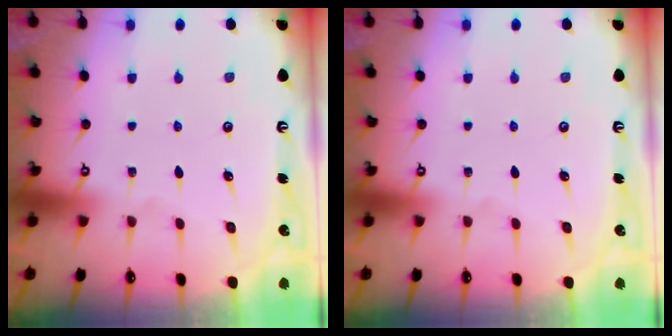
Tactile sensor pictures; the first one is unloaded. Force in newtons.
{"total": 0.0}